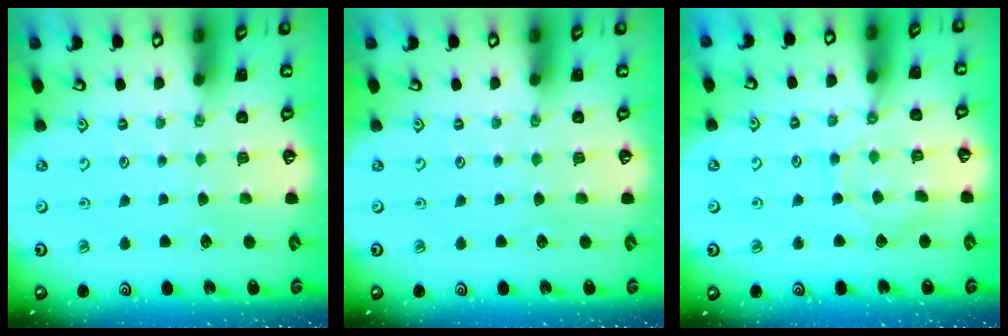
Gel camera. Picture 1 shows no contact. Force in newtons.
{"total": 0.0}
{"total": 8.2, "press": 8.1, "slide": 1.0}